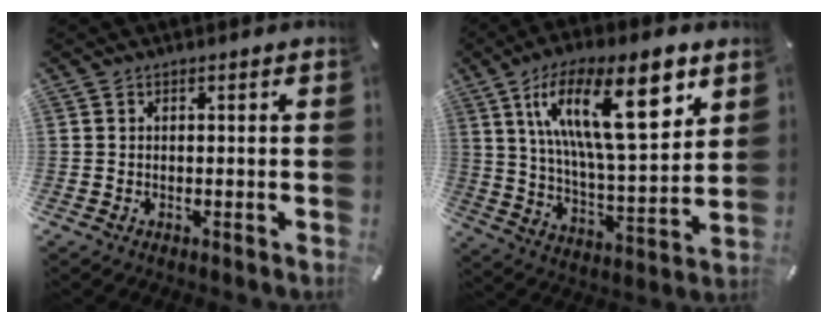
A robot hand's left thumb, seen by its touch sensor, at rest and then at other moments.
{"total": 22.7, "force": [10.7, 8.4, 18.2], "torque": [-0.315, -0.035, 0.164]}